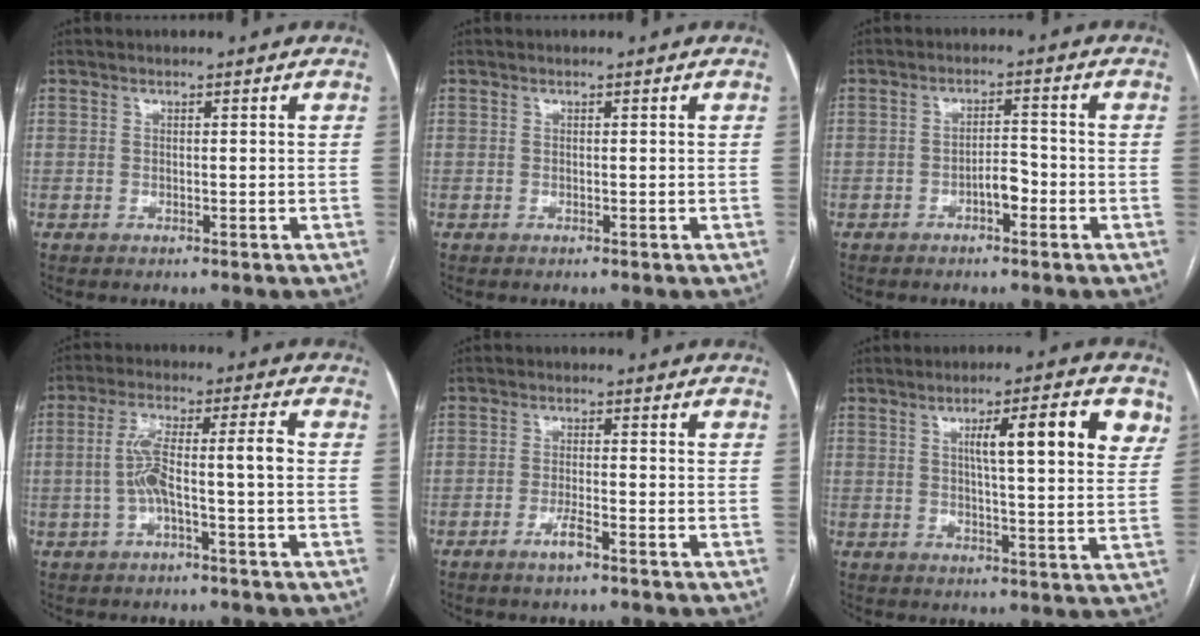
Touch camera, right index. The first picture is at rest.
{"total": 0.0}
{"total": 3.1, "force": [-1.6, 1.1, 2.5], "torque": [-0.036, 0.007, -0.027]}
{"total": 7.6, "force": [-0.9, 0.8, 7.5], "torque": [-0.147, 0.033, -0.014]}
{"total": 2.9, "force": [-1.9, 0.1, 2.2], "torque": [-0.043, -0.002, -0.036]}
{"total": 11.7, "force": [4.5, 1.3, 10.7], "torque": [-0.150, 0.012, 0.058]}